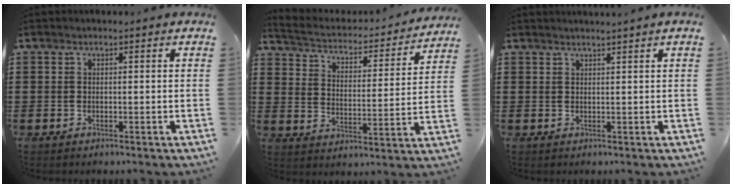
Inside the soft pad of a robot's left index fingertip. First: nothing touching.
{"total": 2.4, "force": [2.3, 0.6, 0.6], "torque": [-0.032, -0.025, 0.028]}
{"total": 1.1, "force": [1.0, -0.4, 0.3], "torque": [-0.004, -0.003, 0.020]}